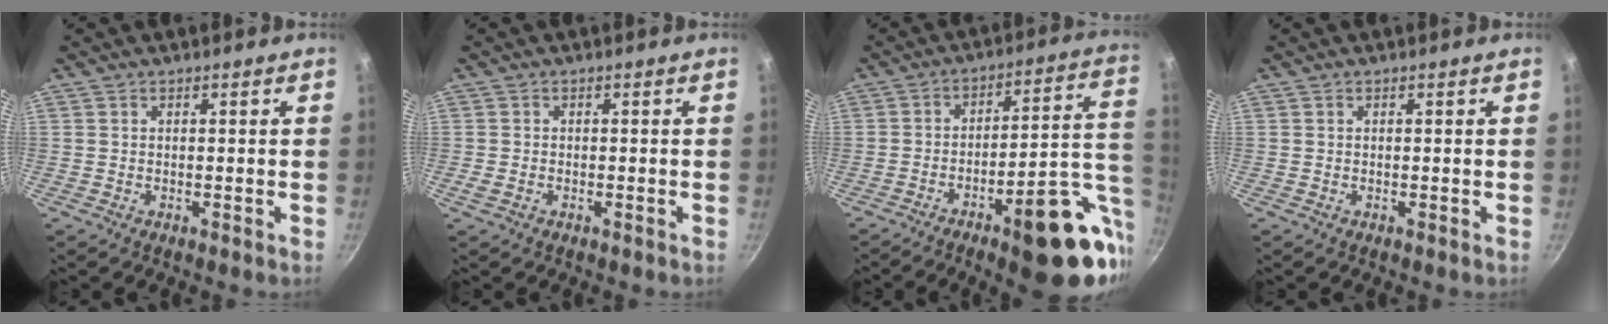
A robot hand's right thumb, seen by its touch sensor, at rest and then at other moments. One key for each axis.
{"total": 1.6, "fx": -0.6, "fy": 1.3, "fz": 0.8, "tx": -0.016, "ty": 0.001, "tz": -0.010}
{"total": 20.3, "fx": -6.5, "fy": 7.1, "fz": 17.8, "tx": -0.200, "ty": 0.028, "tz": -0.084}
{"total": 0.0}